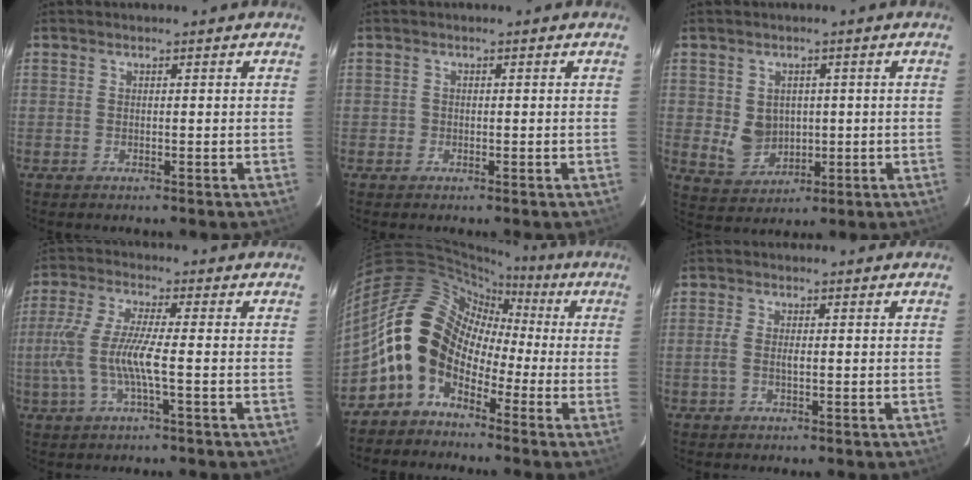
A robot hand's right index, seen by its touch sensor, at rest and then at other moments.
{"total": 0.8, "force": [-0.3, 0.7, 0.0], "torque": [0.004, 0.000, -0.004]}
{"total": 6.2, "force": [0.2, 5.5, 2.8], "torque": [-0.059, 0.001, 0.023]}
{"total": 9.4, "force": [-1.9, 0.7, 9.1], "torque": [-0.197, -0.004, -0.033]}
{"total": 13.6, "force": [-4.4, 10.7, 7.1], "torque": [-0.136, 0.027, -0.100]}
{"total": 2.4, "force": [-0.4, 0.8, 2.3], "torque": [-0.050, 0.000, -0.008]}